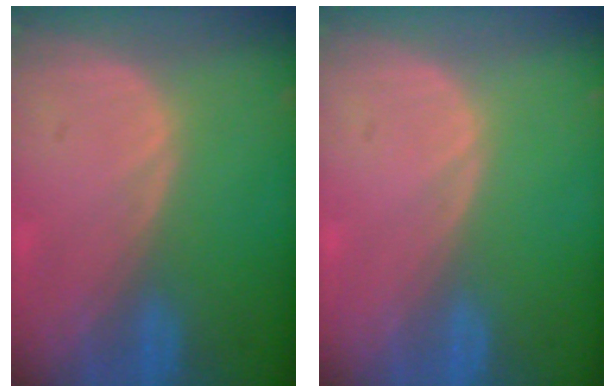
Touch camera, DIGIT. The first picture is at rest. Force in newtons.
{"total": 0.0}